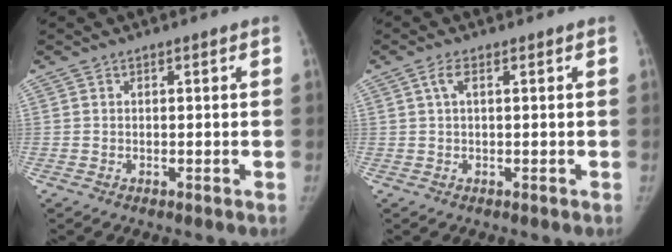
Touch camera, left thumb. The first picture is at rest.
{"total": 1.9, "force": [0.6, 0.7, 1.6], "torque": [-0.040, 0.009, 0.013]}